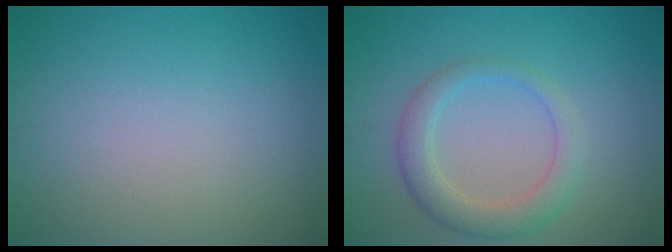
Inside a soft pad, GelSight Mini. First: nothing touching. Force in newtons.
{"total": 3.5, "press": 3.5, "slide": 0.3}